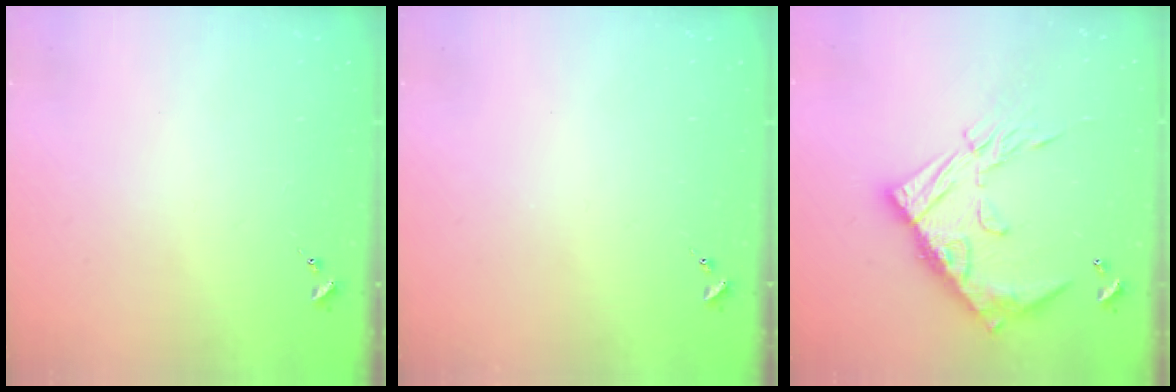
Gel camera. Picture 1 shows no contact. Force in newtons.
{"total": 0.0}
{"total": 19.1, "press": 19.0, "slide": 1.8}